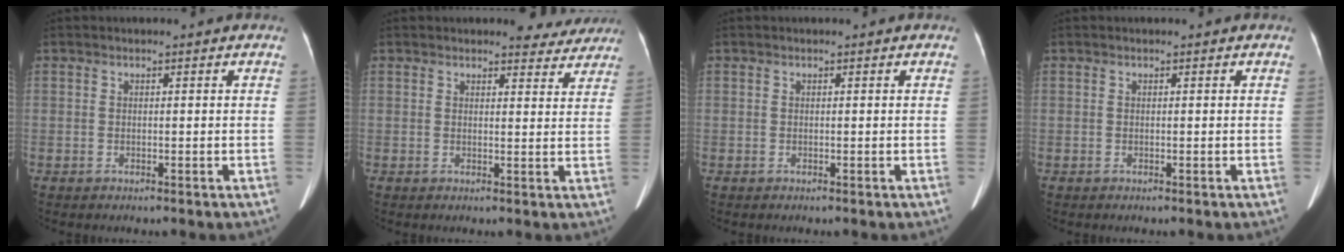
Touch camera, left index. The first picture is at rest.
{"total": 4.6, "force": [4.3, 1.5, 0.5], "torque": [0.006, -0.008, 0.036]}
{"total": 0.0}
{"total": 0.0}